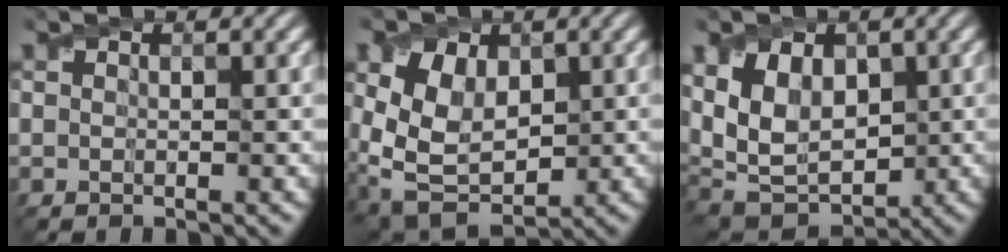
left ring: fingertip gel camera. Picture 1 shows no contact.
{"total": 7.4, "force": [0.7, 5.0, 5.4], "torque": [-0.118, -0.002, 0.011]}
{"total": 7.5, "force": [1.2, 5.1, 5.4], "torque": [-0.114, 0.001, 0.016]}